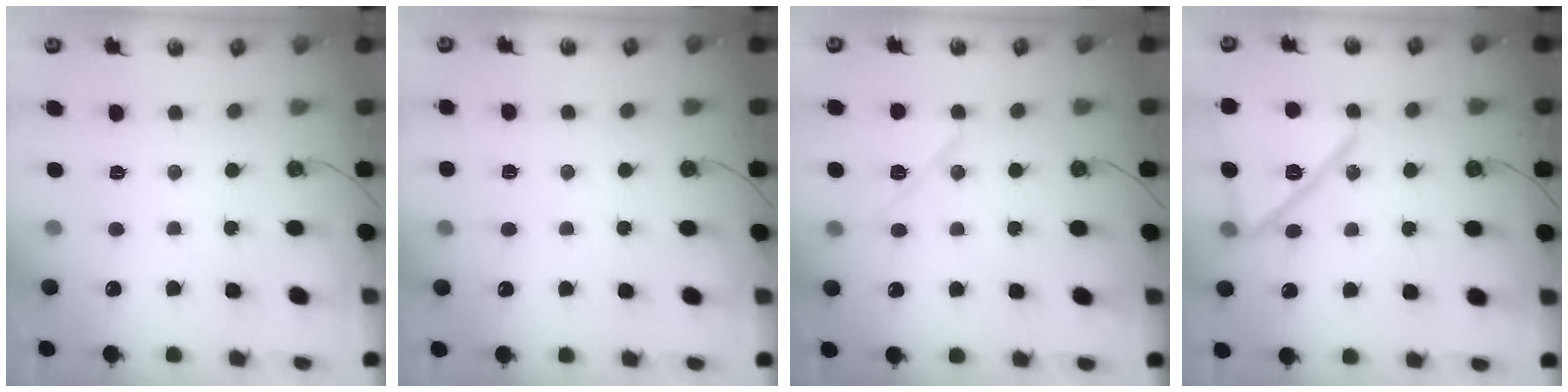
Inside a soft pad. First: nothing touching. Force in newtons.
{"total": 2.7, "press": 2.3, "slide": 1.5}
{"total": 10.6, "press": 10.5, "slide": 1.1}
{"total": 17.7, "press": 17.7, "slide": 0.7}